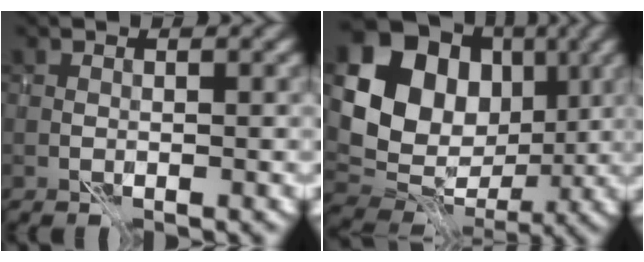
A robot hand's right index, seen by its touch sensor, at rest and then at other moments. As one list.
[{"total": 14.8, "force": [3.7, 12.1, 7.8], "torque": [-0.154, 0.027, 0.063]}]